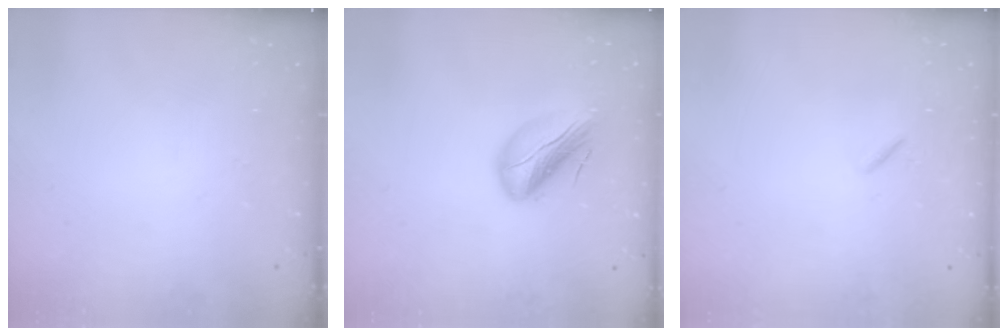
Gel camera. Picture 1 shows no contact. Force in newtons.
{"total": 10.8, "press": 10.5, "slide": 2.6}
{"total": 0.8, "press": 0.7, "slide": 0.4}